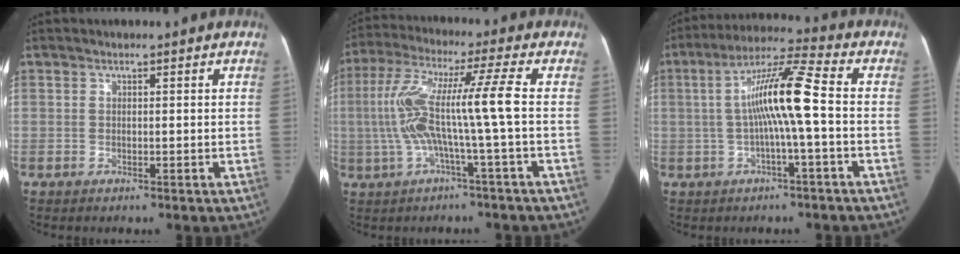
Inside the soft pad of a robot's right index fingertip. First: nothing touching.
{"total": 11.6, "force": [-1.1, -1.1, 11.5], "torque": [-0.235, 0.026, -0.023]}
{"total": 10.4, "force": [-0.6, -0.3, 10.4], "torque": [-0.194, 0.022, -0.016]}